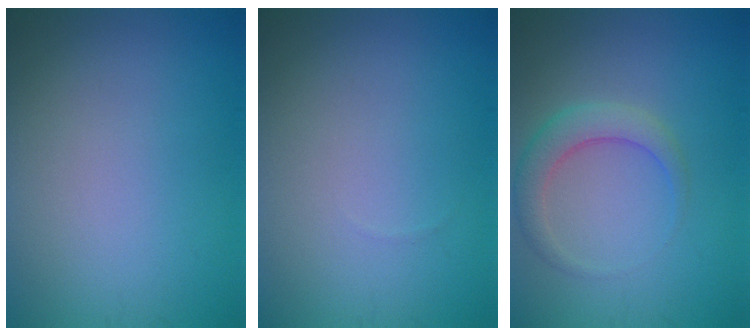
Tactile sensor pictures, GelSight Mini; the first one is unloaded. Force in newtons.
{"total": 0.0}
{"total": 2.9, "press": 2.9, "slide": 0.1}